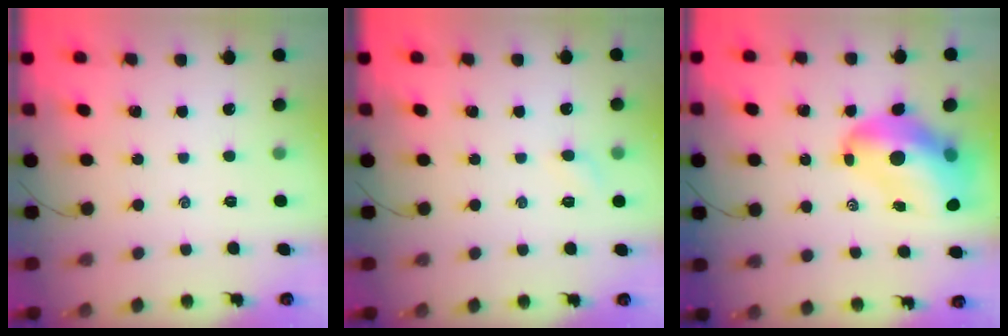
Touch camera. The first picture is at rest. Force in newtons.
{"total": 4.8, "press": 4.6, "slide": 1.3}
{"total": 16.6, "press": 16.0, "slide": 4.7}